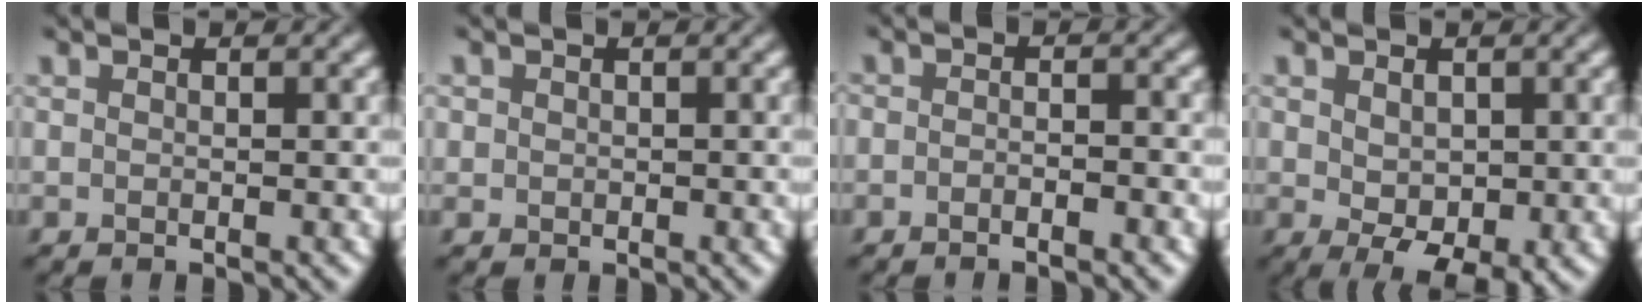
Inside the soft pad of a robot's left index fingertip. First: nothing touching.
{"total": 0.6, "force": [-0.1, 0.6, -0.1], "torque": [0.004, -0.005, 0.002]}
{"total": 1.5, "force": [-1.2, 0.3, 0.9], "torque": [-0.011, 0.000, -0.023]}
{"total": 3.9, "force": [-0.4, 2.3, 3.2], "torque": [-0.059, -0.009, 0.002]}